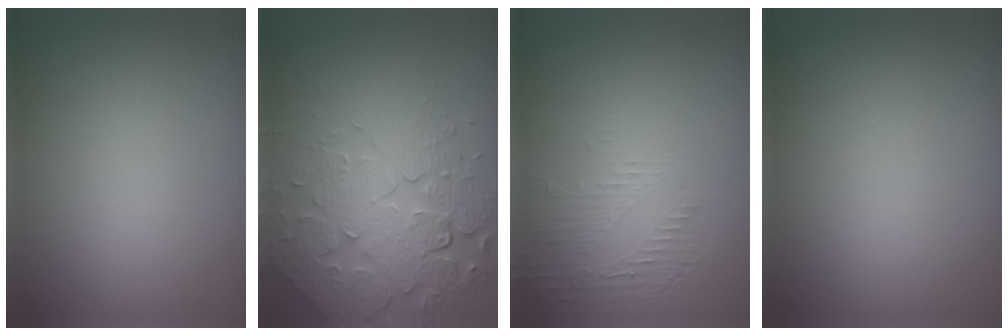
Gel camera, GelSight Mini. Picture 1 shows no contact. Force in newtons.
{"total": 8.1, "press": 5.8, "slide": 5.7}
{"total": 1.7, "press": 0.6, "slide": 1.6}
{"total": 0.0}